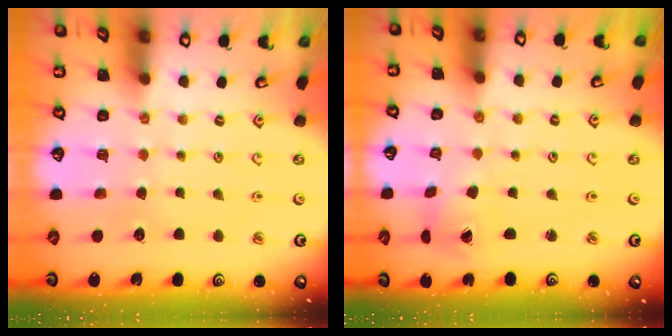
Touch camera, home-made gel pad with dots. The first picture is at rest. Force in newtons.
{"total": 1.1, "press": 1.1, "slide": 0.2}